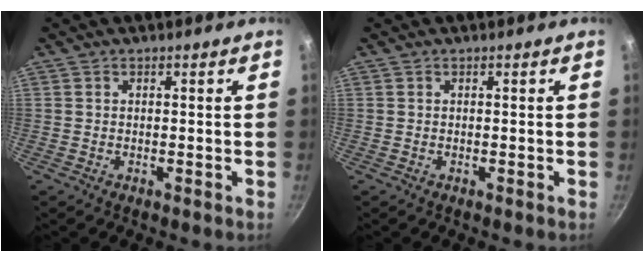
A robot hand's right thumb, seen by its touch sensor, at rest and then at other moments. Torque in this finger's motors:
{"motor_torque": [-0.01, 0.00, 0.00, 0.00, 0.00]}